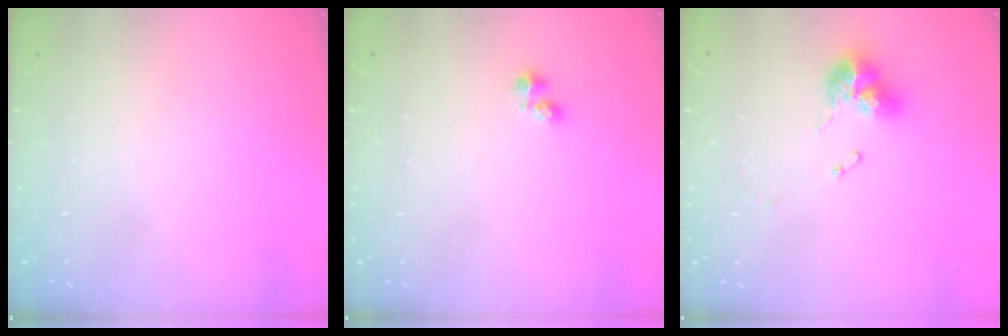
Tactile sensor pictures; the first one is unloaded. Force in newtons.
{"total": 1.9, "press": 1.9, "slide": 0.2}
{"total": 9.9, "press": 9.9, "slide": 1.0}